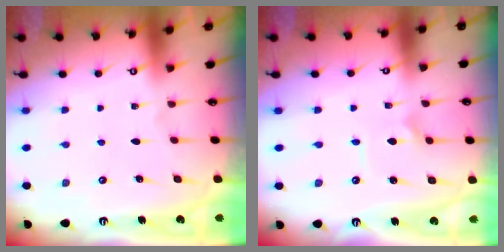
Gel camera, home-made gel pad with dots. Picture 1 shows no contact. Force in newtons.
{"total": 1.8, "press": 1.8, "slide": 0.1}